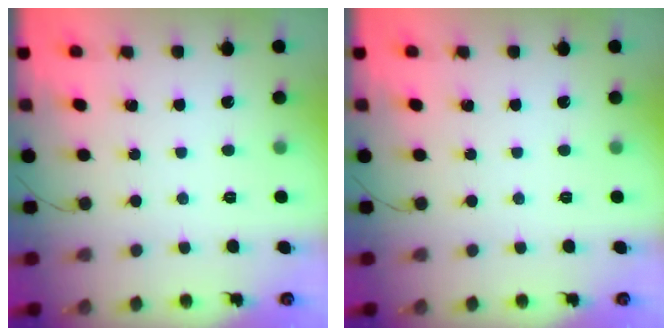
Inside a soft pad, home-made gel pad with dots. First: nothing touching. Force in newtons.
{"total": 0.0}